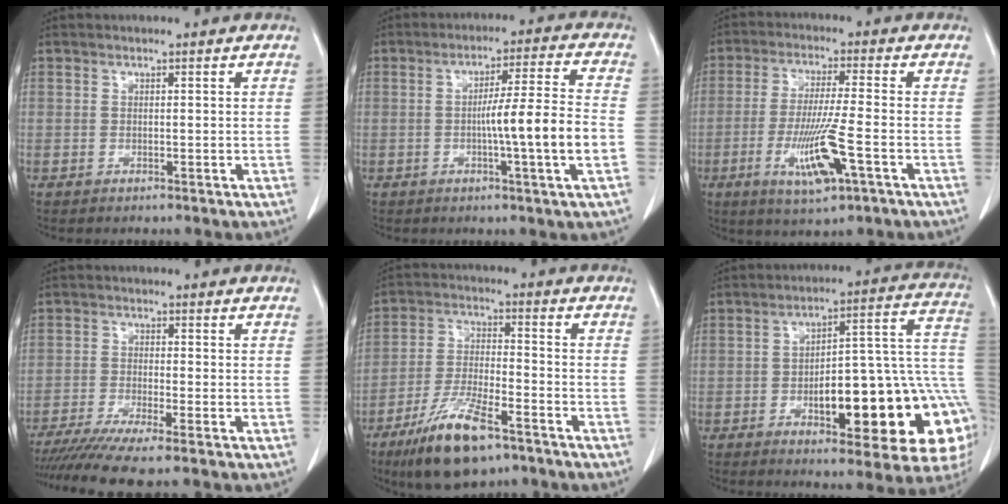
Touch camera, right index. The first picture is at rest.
{"total": 10.3, "force": [-2.2, -1.0, 10.0], "torque": [-0.158, 0.002, -0.037]}
{"total": 10.1, "force": [-3.8, 0.4, 9.4], "torque": [-0.182, -0.018, -0.066]}
{"total": 8.3, "force": [-6.9, -1.1, 4.6], "torque": [-0.070, -0.020, -0.113]}
{"total": 12.4, "force": [-8.1, 3.1, 8.9], "torque": [-0.177, -0.021, -0.143]}
{"total": 23.2, "force": [-5.8, 6.3, 21.6], "torque": [-0.191, 0.033, -0.064]}